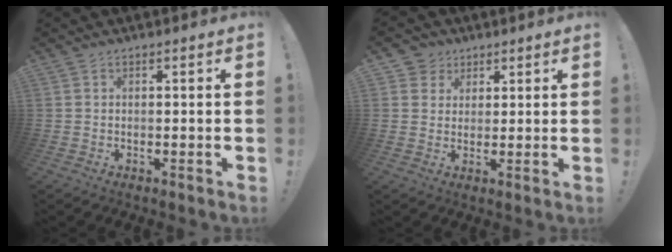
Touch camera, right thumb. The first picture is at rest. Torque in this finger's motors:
{"motor_torque": [0.00, 0.00, 0.00, 0.00, 0.00]}